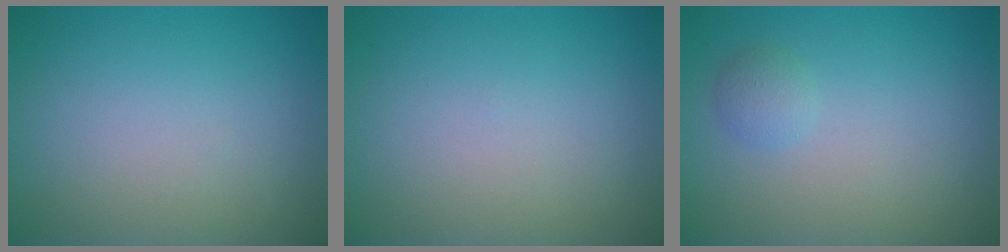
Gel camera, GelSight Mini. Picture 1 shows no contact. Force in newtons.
{"total": 0.0}
{"total": 1.2, "press": 1.2, "slide": 0.1}